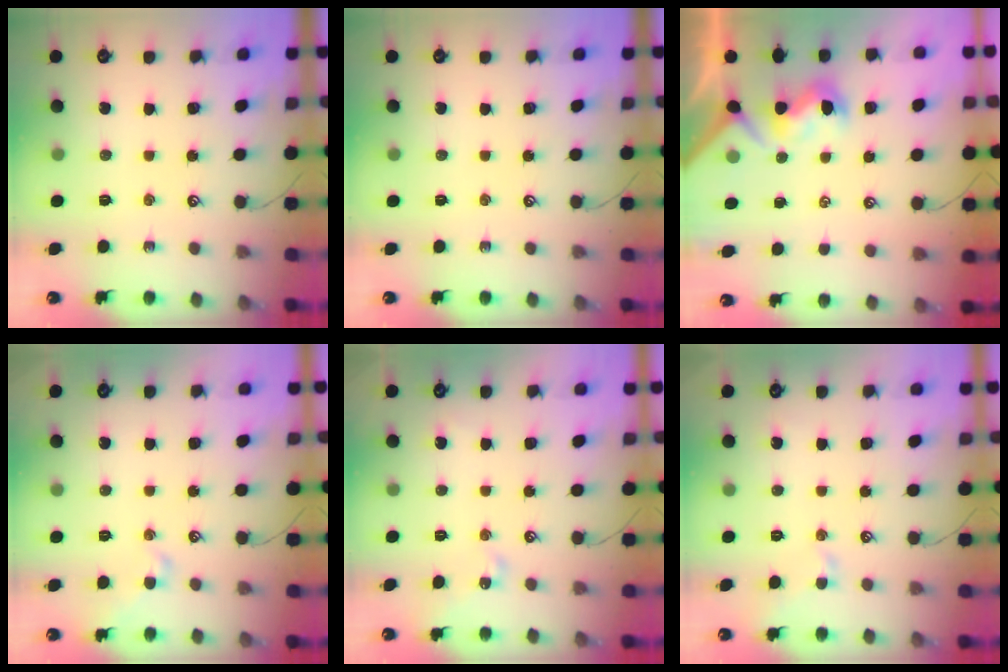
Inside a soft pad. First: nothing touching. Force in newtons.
{"total": 0.0}
{"total": 2.1, "press": 1.9, "slide": 0.9}
{"total": 0.9, "press": 0.8, "slide": 0.4}
{"total": 1.9, "press": 1.9, "slide": 0.2}
{"total": 1.1, "press": 1.0, "slide": 0.1}